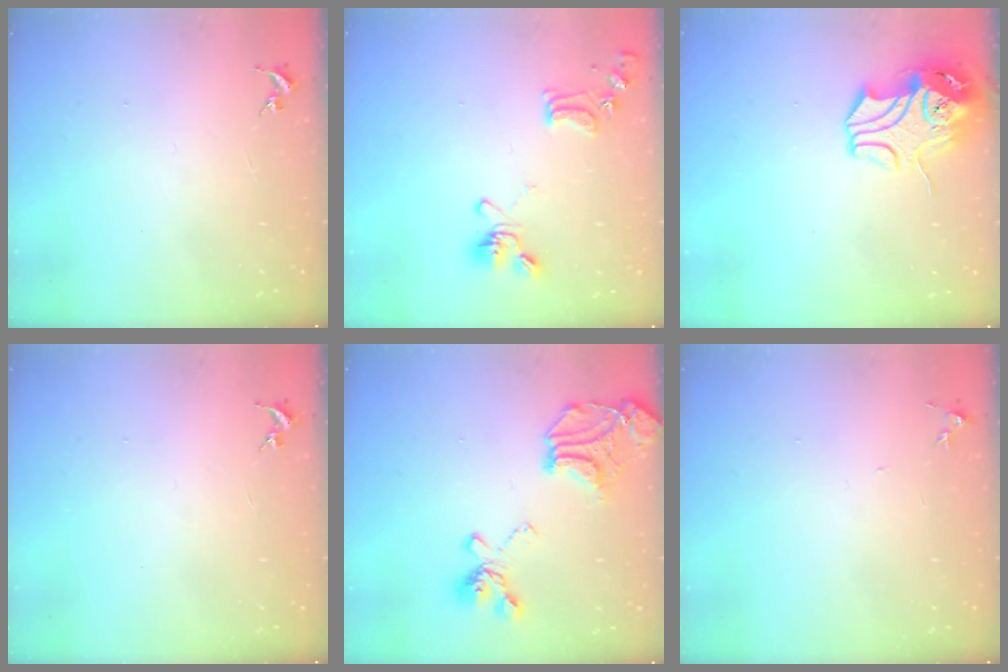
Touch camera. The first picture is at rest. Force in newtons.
{"total": 13.1, "press": 13.0, "slide": 1.9}
{"total": 12.3, "press": 12.2, "slide": 1.9}
{"total": 0.0}
{"total": 21.1, "press": 21.0, "slide": 2.5}
{"total": 5.6, "press": 5.6, "slide": 0.6}